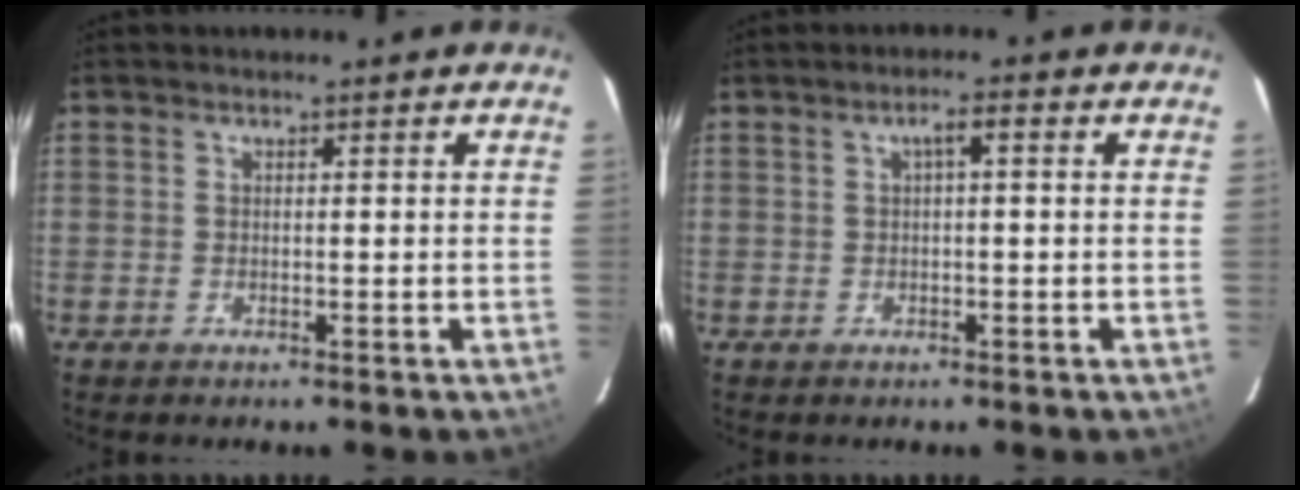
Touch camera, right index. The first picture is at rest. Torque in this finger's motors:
{"motor_torque": [0.30, -0.04, 0.13, 0.04]}